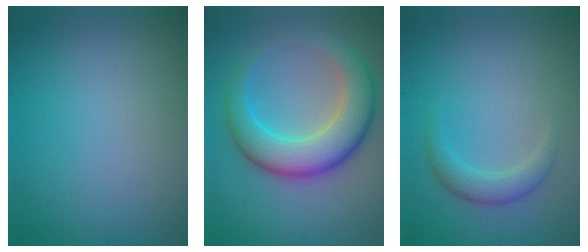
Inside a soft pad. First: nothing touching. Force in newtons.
{"total": 7.5, "press": 7.5, "slide": 0.2}
{"total": 2.2, "press": 2.2, "slide": 0.1}